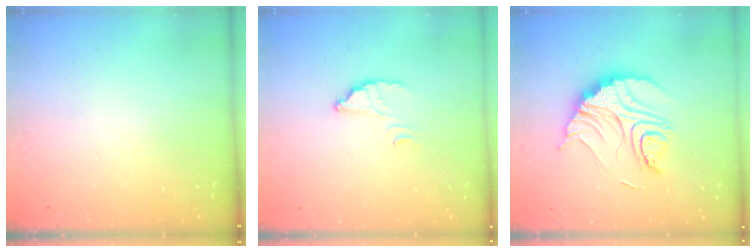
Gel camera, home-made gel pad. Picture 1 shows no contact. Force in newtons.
{"total": 2.4, "press": 2.4, "slide": 0.3}
{"total": 15.8, "press": 15.8, "slide": 1.3}